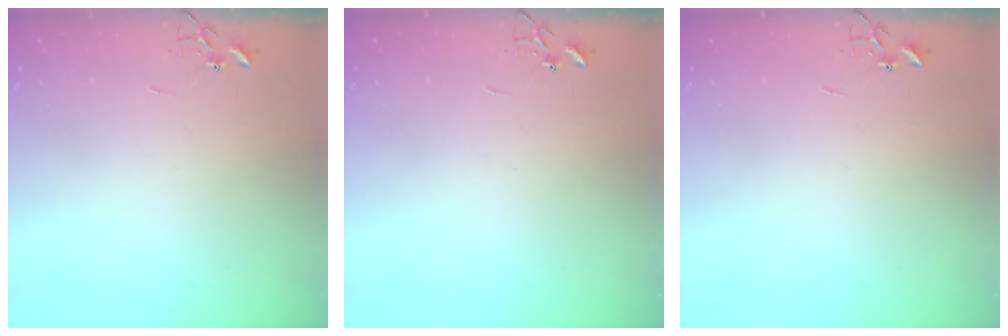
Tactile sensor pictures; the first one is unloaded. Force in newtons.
{"total": 0.0}
{"total": 0.0}